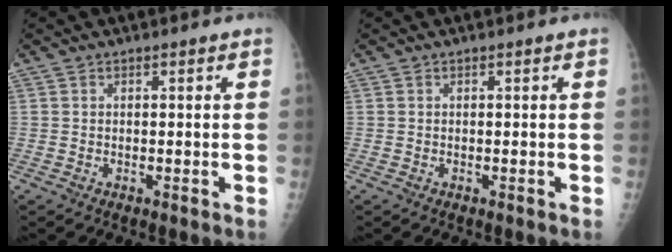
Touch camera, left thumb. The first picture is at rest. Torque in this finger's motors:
{"motor_torque": [0.00, 0.00, 0.00, 0.00, 0.00]}